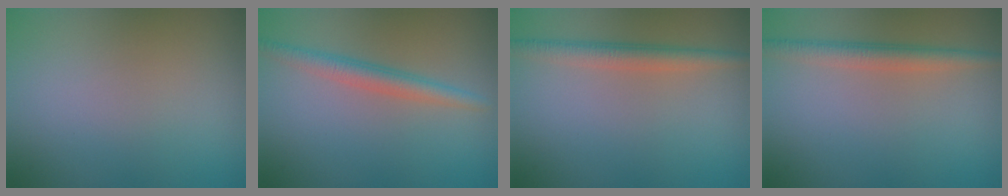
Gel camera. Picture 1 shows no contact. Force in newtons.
{"total": 2.5, "press": 2.5, "slide": 0.0}
{"total": 2.6, "press": 2.6, "slide": 0.1}
{"total": 2.6, "press": 2.6, "slide": 0.1}